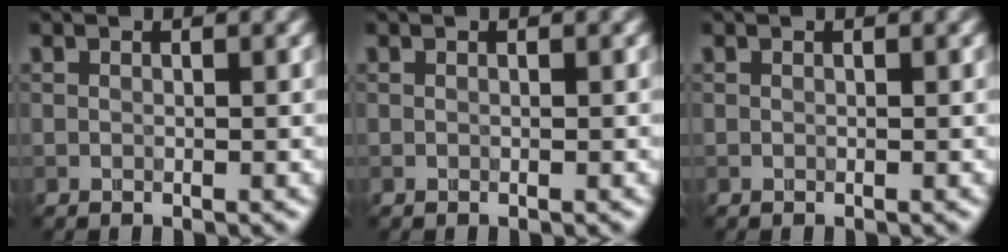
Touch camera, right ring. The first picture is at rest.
{"total": 0.0}
{"total": 0.0}